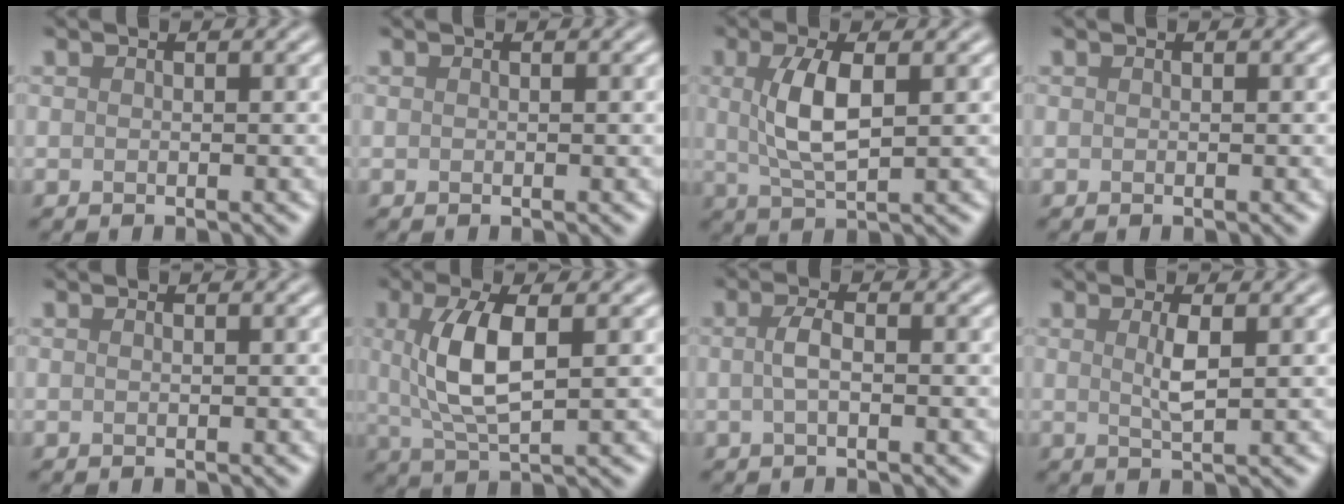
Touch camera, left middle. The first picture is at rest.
{"total": 0.0}
{"total": 4.7, "force": [0.8, 1.6, 4.3], "torque": [-0.095, 0.002, 0.017]}
{"total": 0.0}
{"total": 0.0}
{"total": 5.9, "force": [1.0, 2.1, 5.4], "torque": [-0.117, 0.000, 0.023]}
{"total": 1.8, "force": [-0.1, 0.6, 1.7], "torque": [-0.035, 0.003, -0.005]}
{"total": 2.1, "force": [0.5, 0.4, 2.0], "torque": [-0.040, -0.002, 0.010]}